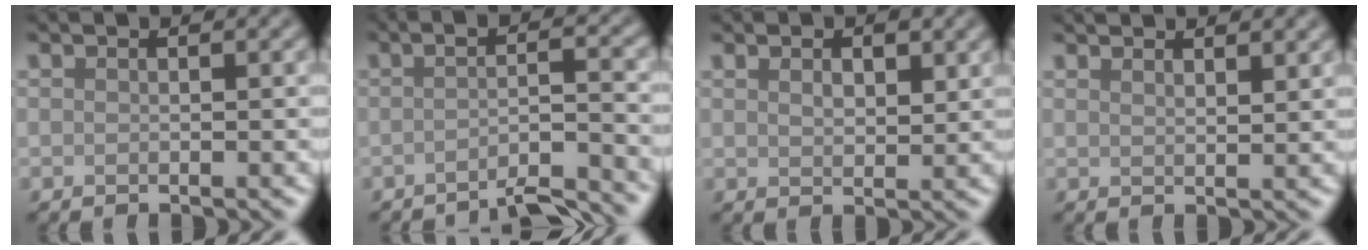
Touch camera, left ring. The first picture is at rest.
{"total": 5.1, "force": [-3.5, 0.7, 3.6], "torque": [-0.045, 0.006, -0.064]}
{"total": 2.6, "force": [1.3, 1.5, 1.7], "torque": [-0.030, -0.004, 0.027]}
{"total": 2.9, "force": [2.5, 0.7, 1.3], "torque": [-0.010, 0.006, 0.032]}